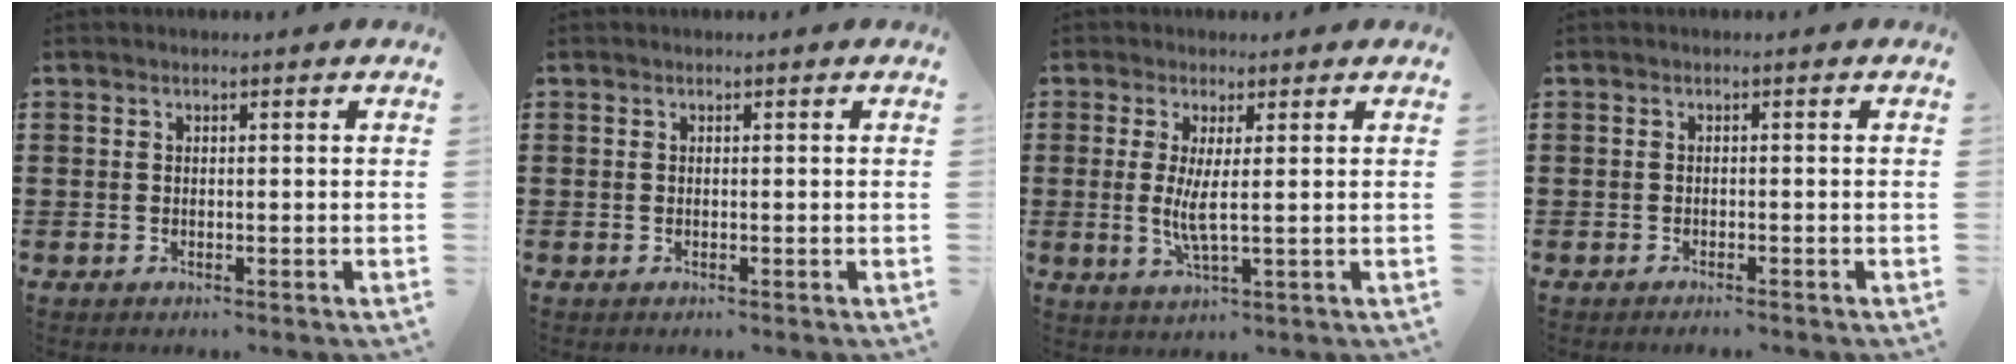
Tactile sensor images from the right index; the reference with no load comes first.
{"total": 0.0}
{"total": 4.1, "force": [0.4, 0.4, 4.1], "torque": [-0.083, -0.008, 0.004]}
{"total": 0.7, "force": [-0.7, 0.0, 0.1], "torque": [-0.004, -0.001, -0.015]}